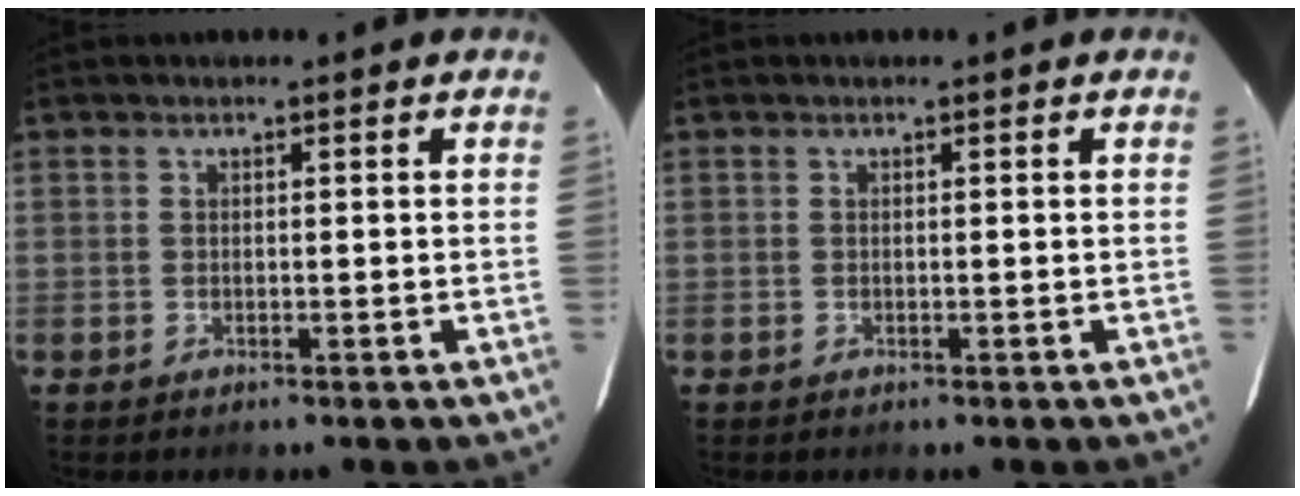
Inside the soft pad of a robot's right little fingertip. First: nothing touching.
{"total": 0.0}